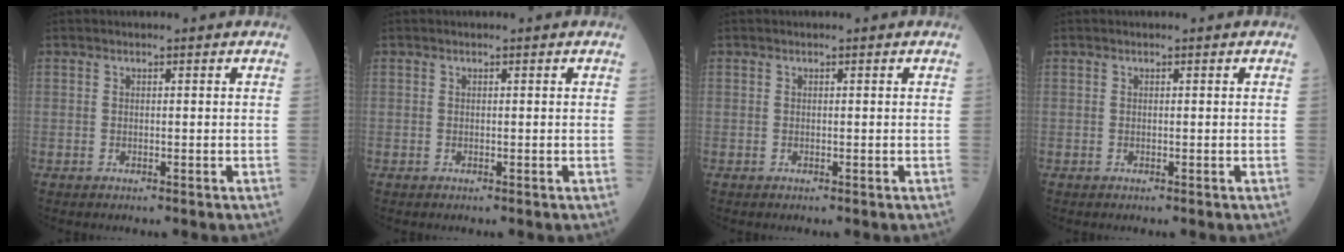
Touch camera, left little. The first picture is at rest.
{"total": 0.0}
{"total": 0.0}
{"total": 0.0}